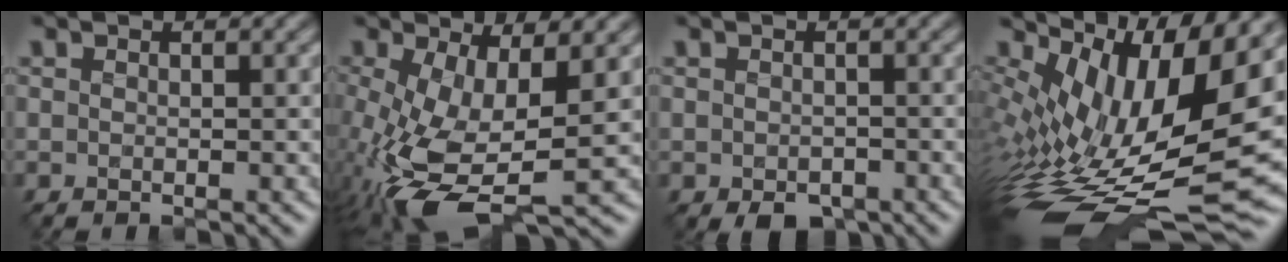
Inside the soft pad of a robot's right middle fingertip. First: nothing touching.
{"total": 9.0, "force": [-2.4, 3.9, 7.7], "torque": [-0.178, -0.023, -0.035]}
{"total": 2.4, "force": [-1.9, 1.1, 1.0], "torque": [-0.019, -0.011, -0.025]}
{"total": 13.8, "force": [0.3, 5.7, 12.5], "torque": [-0.227, -0.015, 0.024]}